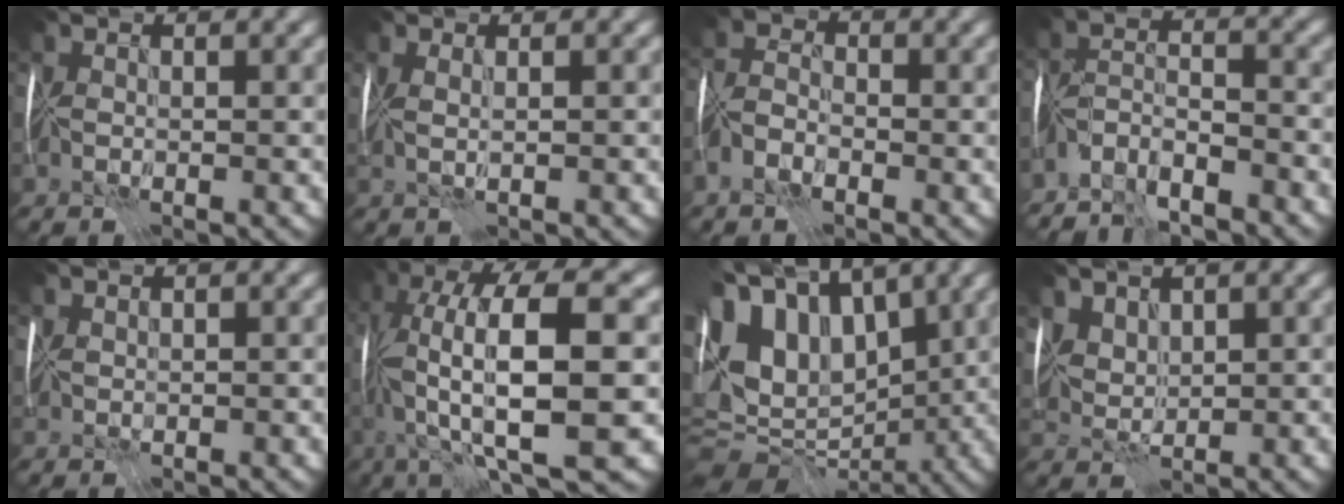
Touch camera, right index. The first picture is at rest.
{"total": 0.8, "force": [0.3, -0.6, 0.4], "torque": [-0.008, 0.002, 0.012]}
{"total": 2.6, "force": [-1.9, 1.1, 1.3], "torque": [-0.029, 0.008, -0.045]}
{"total": 5.2, "force": [-5.0, 0.7, 1.0], "torque": [-0.015, -0.001, -0.097]}
{"total": 1.7, "force": [1.4, 0.9, 0.4], "torque": [-0.011, 0.013, 0.021]}
{"total": 13.7, "force": [0.0, 4.6, 12.9], "torque": [-0.246, 0.015, 0.005]}
{"total": 13.3, "force": [3.8, 8.9, 9.2], "torque": [-0.194, 0.018, 0.076]}
{"total": 3.1, "force": [2.4, 1.7, 1.2], "torque": [-0.041, 0.001, 0.067]}